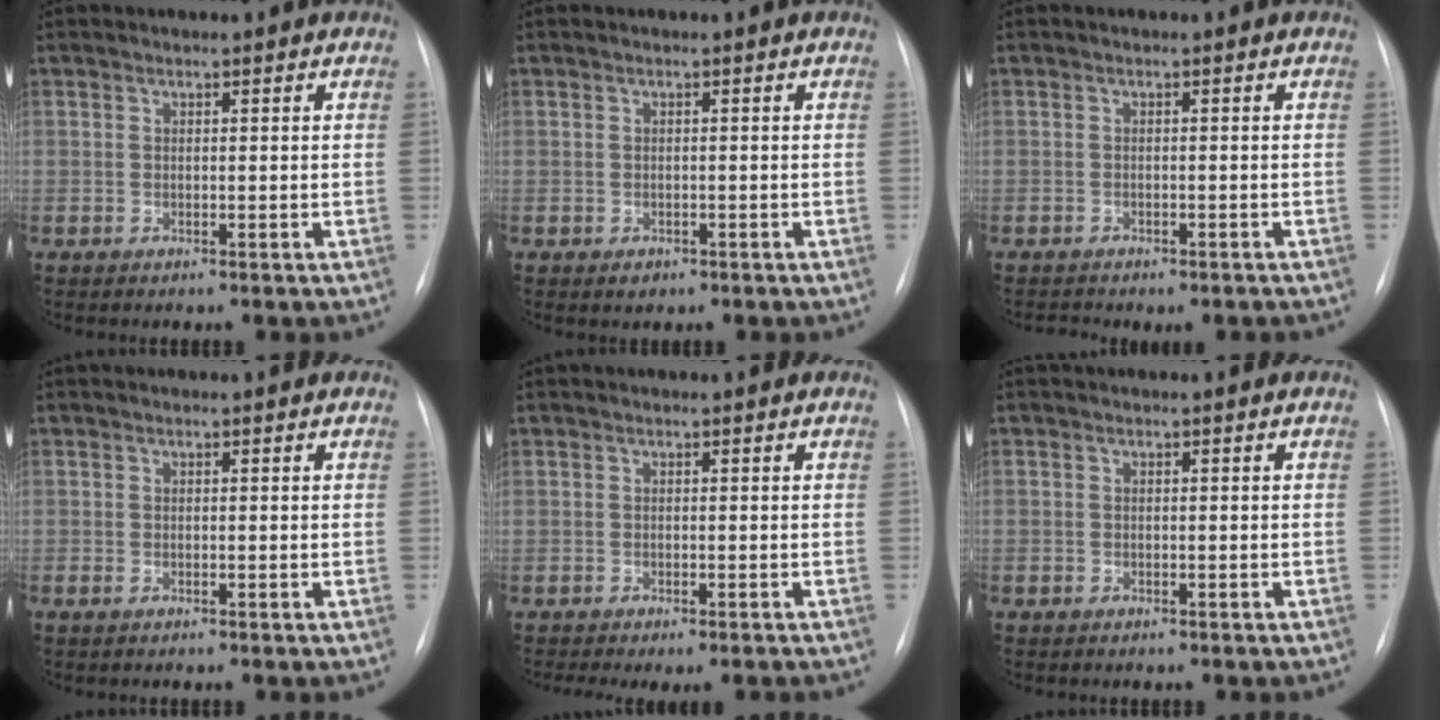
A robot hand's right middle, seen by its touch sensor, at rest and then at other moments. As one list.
[{"total": 1.2, "force": [-0.7, 0.9, 0.5], "torque": [-0.007, 0.002, -0.005]}, {"total": 3.0, "force": [-2.6, 1.2, 0.9], "torque": [-0.008, 0.003, -0.029]}, {"total": 0.8, "force": [-0.6, 0.3, 0.5], "torque": [-0.014, -0.002, -0.006]}, {"total": 7.3, "force": [-6.2, 1.7, 3.3], "torque": [-0.038, 0.001, -0.079]}, {"total": 1.1, "force": [-0.9, 0.7, 0.3], "torque": [-0.008, 0.002, -0.012]}]